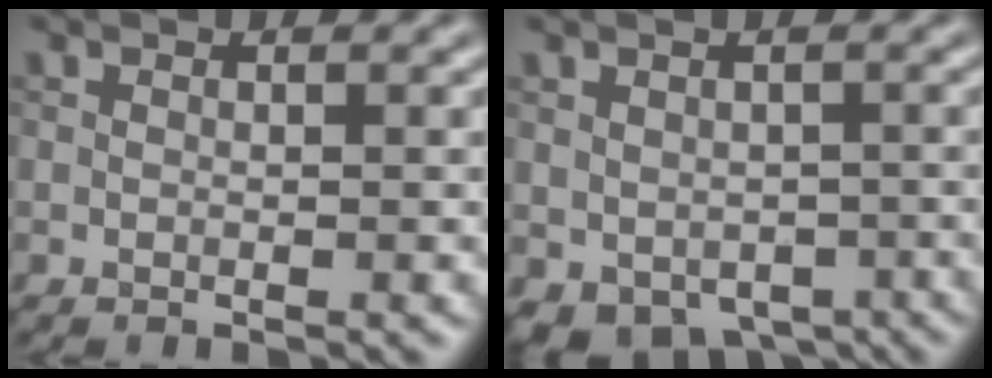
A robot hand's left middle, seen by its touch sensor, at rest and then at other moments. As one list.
[{"total": 5.3, "force": [-2.4, 3.6, 3.1], "torque": [-0.048, -0.021, -0.025]}]